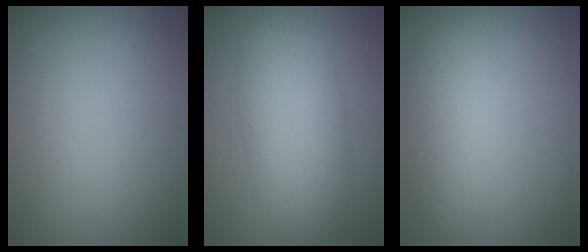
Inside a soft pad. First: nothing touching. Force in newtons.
{"total": 6.0, "press": 6.0, "slide": 0.2}
{"total": 3.9, "press": 3.9, "slide": 0.1}